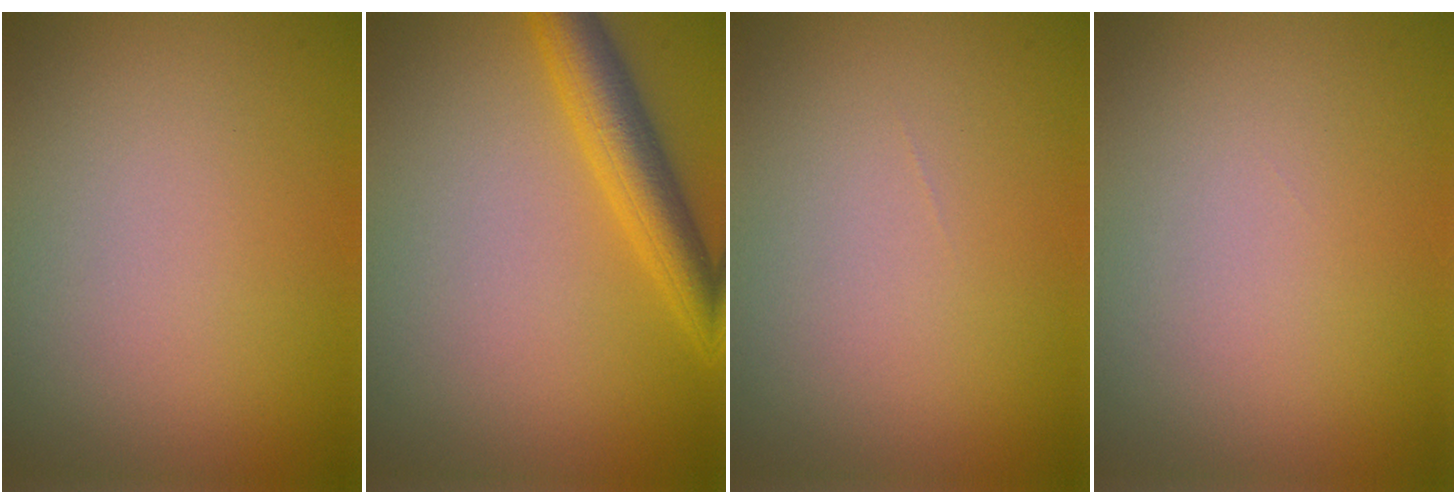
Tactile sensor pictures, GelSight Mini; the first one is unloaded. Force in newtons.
{"total": 4.5, "press": 4.5, "slide": 0.4}
{"total": 0.0}
{"total": 0.0}